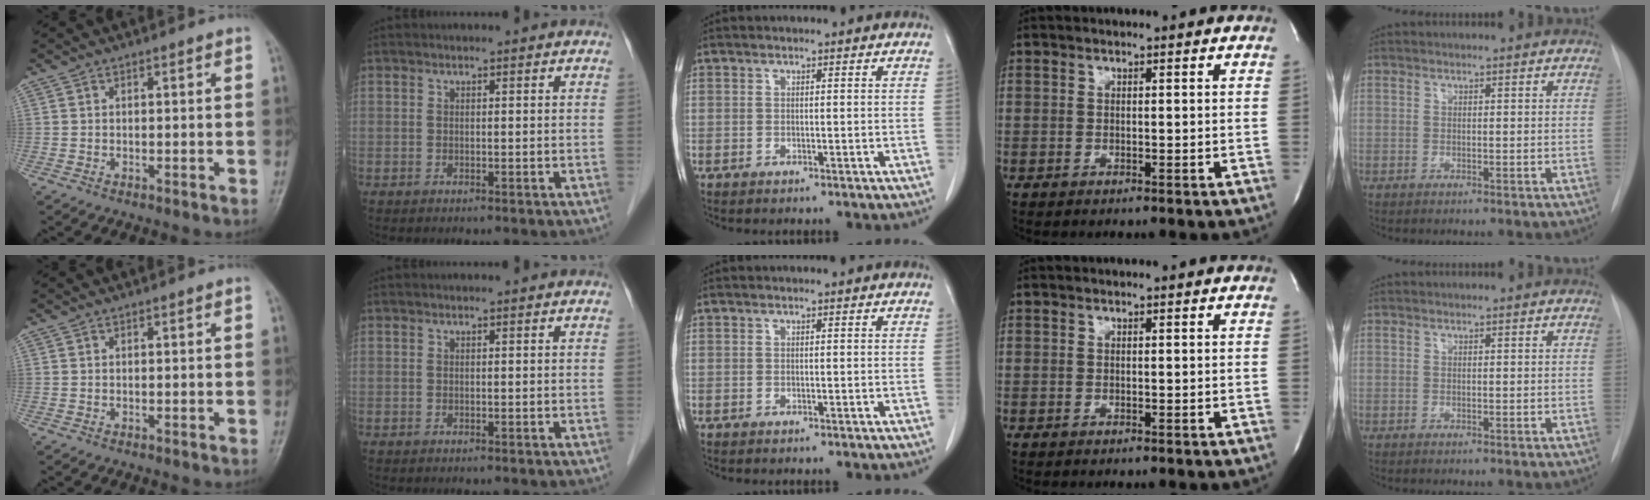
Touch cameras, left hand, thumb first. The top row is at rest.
{}